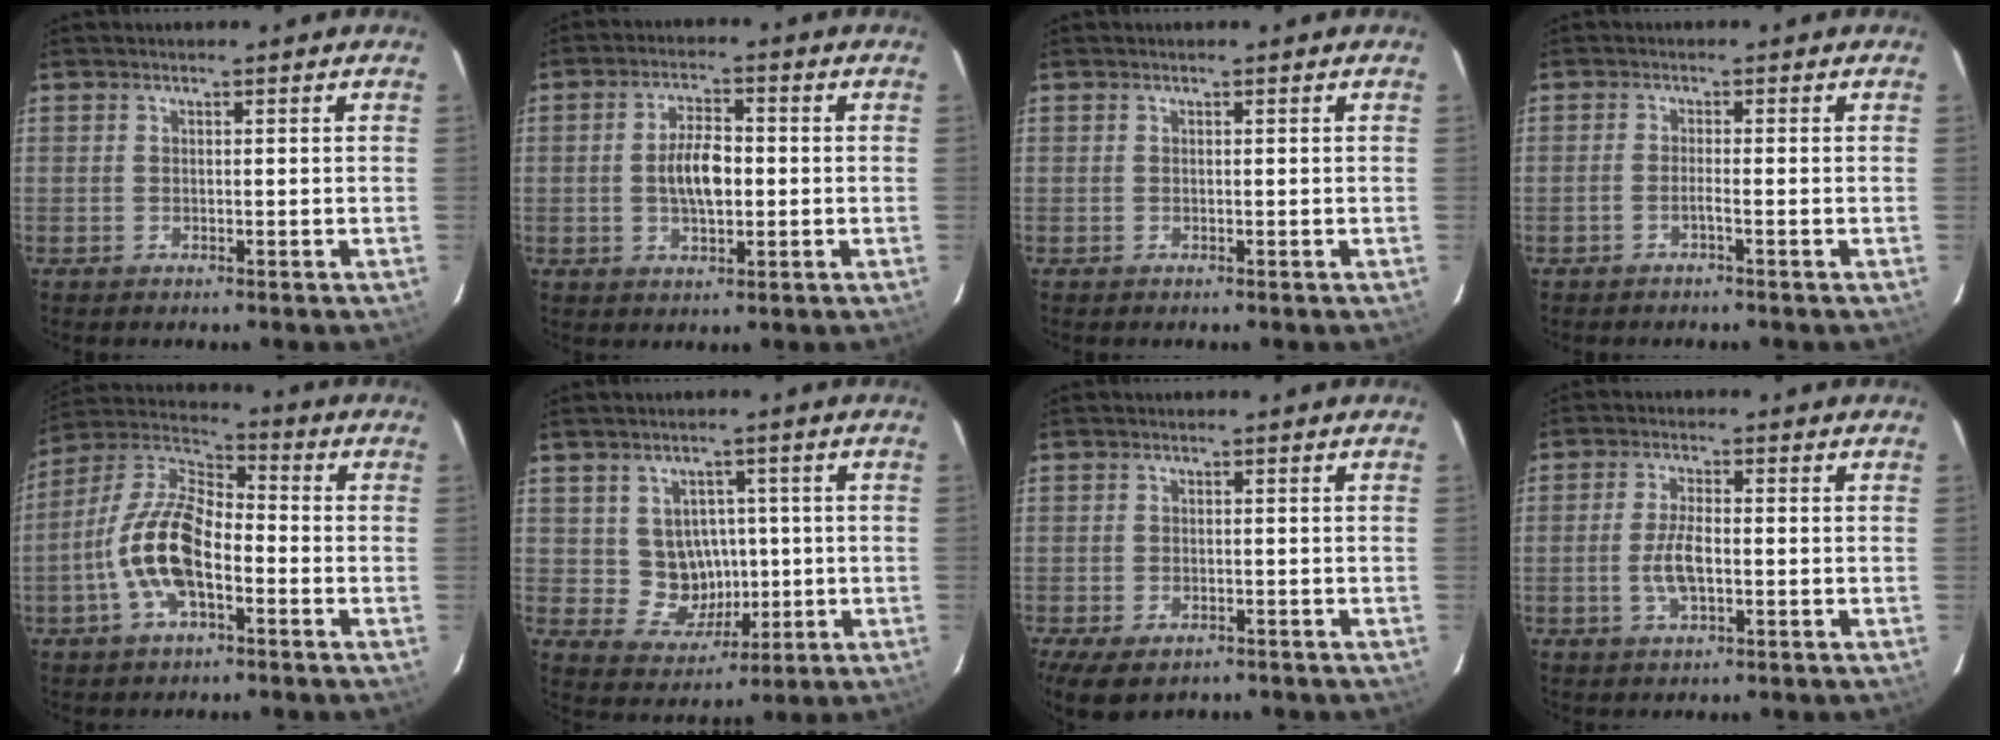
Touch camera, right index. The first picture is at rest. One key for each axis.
{"total": 7.1, "fx": -0.4, "fy": 3.3, "fz": 6.2, "tx": -0.116, "ty": 0.006, "tz": -0.003}
{"total": 0.0}
{"total": 1.2, "fx": -0.9, "fy": -0.3, "fz": 0.8, "tx": -0.019, "ty": 0.002, "tz": -0.019}
{"total": 13.9, "fx": -4.4, "fy": 6.3, "fz": 11.6, "tx": -0.240, "ty": 0.006, "tz": -0.085}
{"total": 7.8, "fx": 0.4, "fy": 7.4, "fz": 2.3, "tx": -0.052, "ty": 0.010, "tz": 0.025}
{"total": 7.6, "fx": -4.8, "fy": 3.9, "fz": 4.4, "tx": -0.100, "ty": -0.026, "tz": -0.075}
{"total": 5.4, "fx": -1.1, "fy": 1.9, "fz": 4.9, "tx": -0.100, "ty": 0.000, "tz": -0.020}